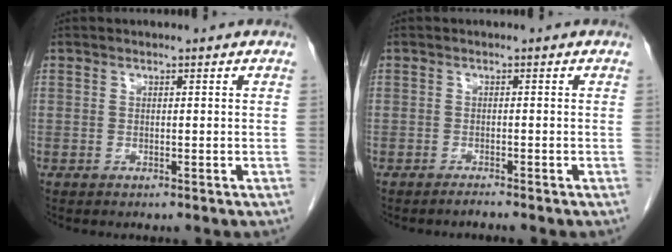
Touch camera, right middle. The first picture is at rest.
{"total": 0.9, "force": [-0.8, -0.2, 0.2], "torque": [-0.007, -0.002, -0.013]}